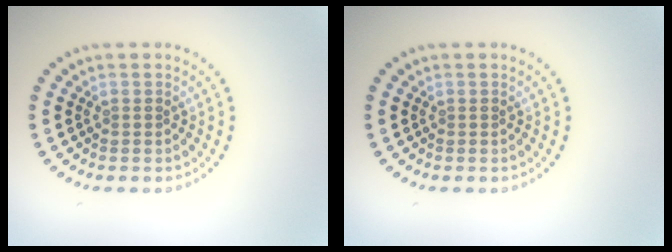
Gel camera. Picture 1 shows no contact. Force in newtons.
{"total": 0.0}